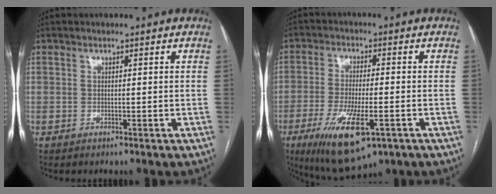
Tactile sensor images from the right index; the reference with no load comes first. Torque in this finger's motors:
{"motor_torque": [1.52, -0.62, 0.76, 0.19]}